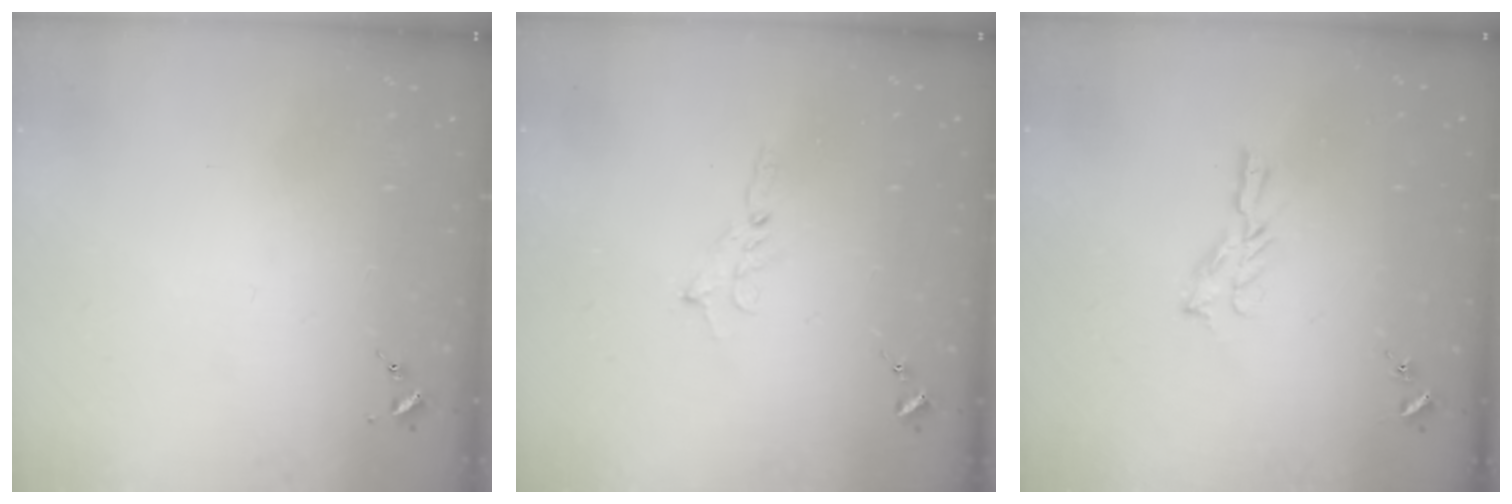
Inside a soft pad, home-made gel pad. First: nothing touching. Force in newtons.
{"total": 2.5, "press": 2.5, "slide": 0.2}
{"total": 5.1, "press": 5.1, "slide": 0.5}